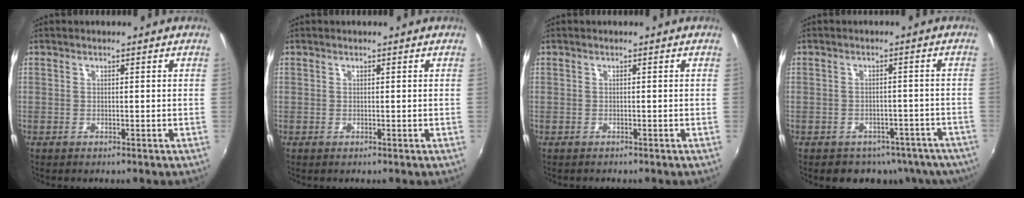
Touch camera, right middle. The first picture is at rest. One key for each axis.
{"total": 0.0}
{"total": 0.6, "fx": -0.6, "fy": 0.2, "fz": 0.0, "tx": -0.002, "ty": -0.002, "tz": -0.010}
{"total": 11.9, "fx": -8.4, "fy": 7.4, "fz": 4.1, "tx": -0.077, "ty": 0.011, "tz": -0.081}